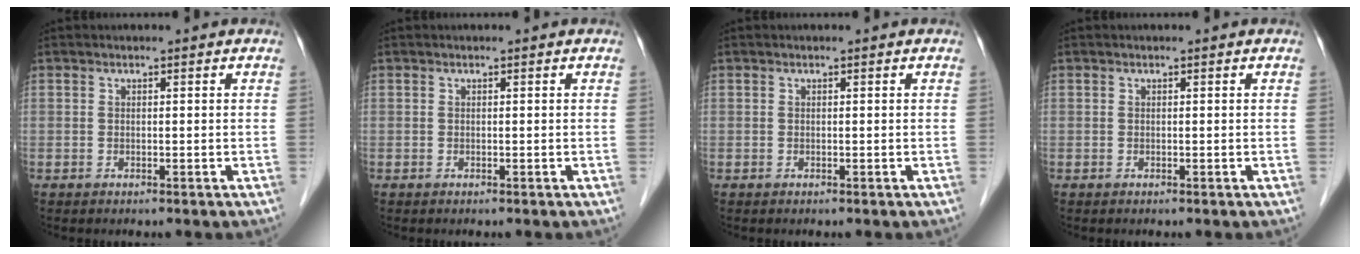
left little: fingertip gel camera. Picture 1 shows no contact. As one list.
[{"total": 0.0}, {"total": 0.0}, {"total": 0.0}]